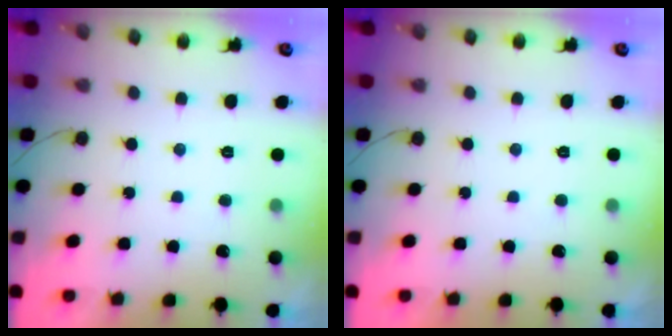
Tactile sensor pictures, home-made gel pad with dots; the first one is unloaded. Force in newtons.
{"total": 0.0}